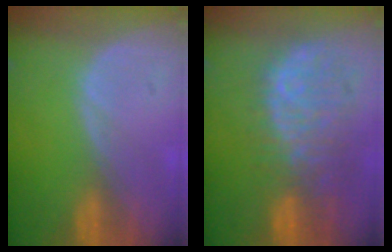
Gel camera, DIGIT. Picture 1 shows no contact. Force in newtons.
{"total": 11.4, "press": 9.7, "slide": 5.9}